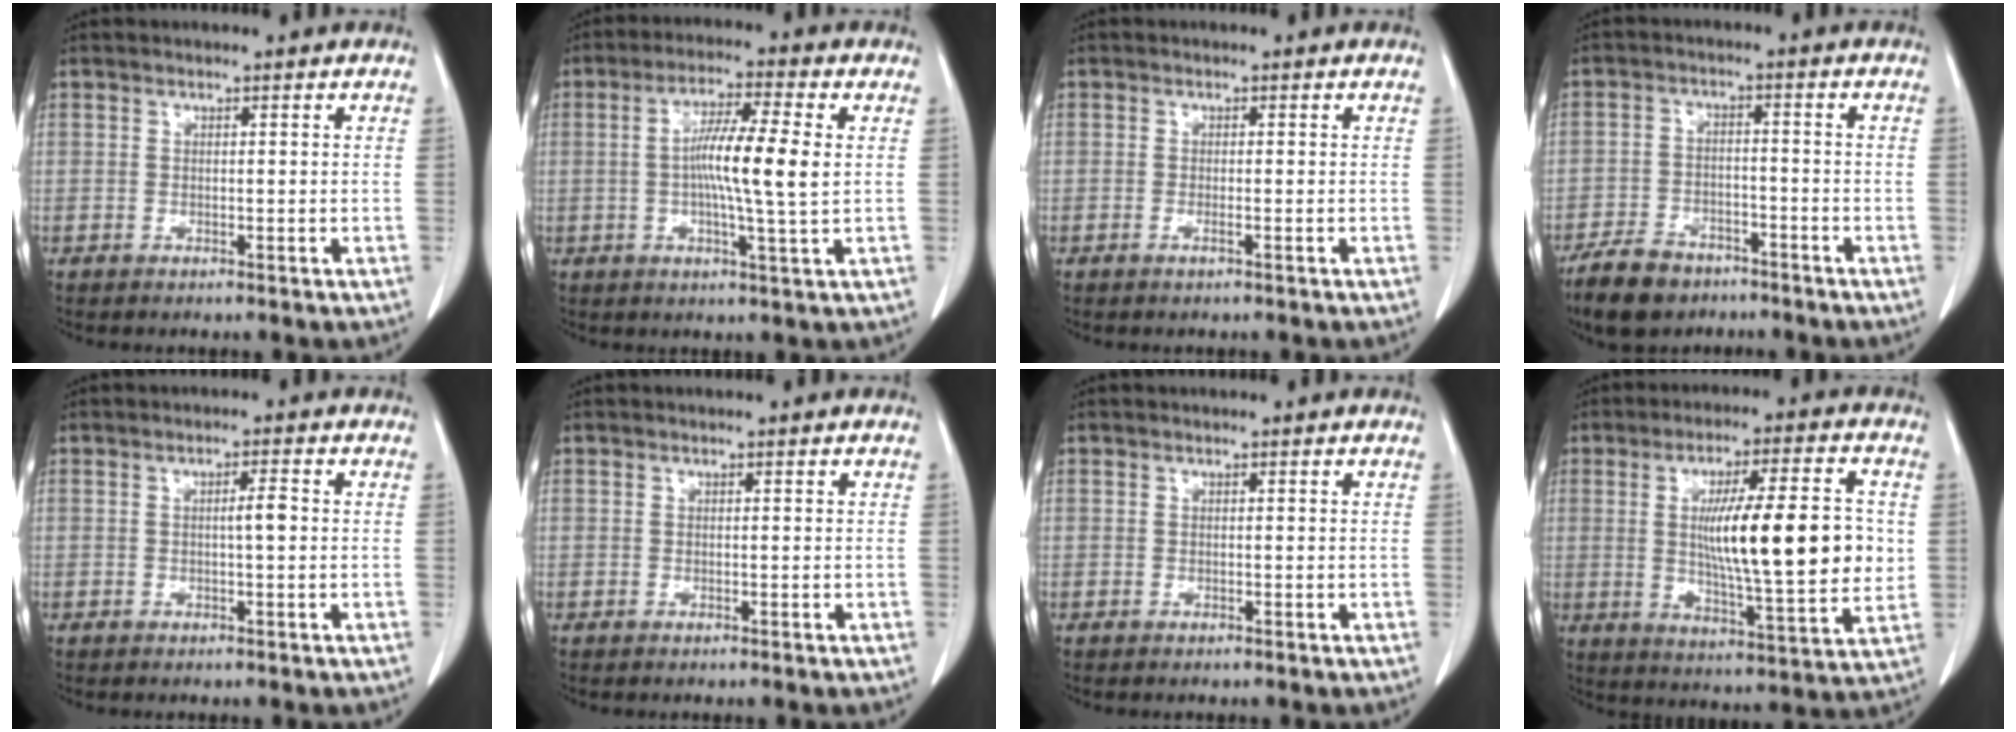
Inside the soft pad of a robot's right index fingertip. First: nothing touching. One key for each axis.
{"total": 9.5, "fx": 0.4, "fy": 0.0, "fz": 9.5, "tx": -0.170, "ty": 0.000, "tz": -0.001}
{"total": 0.9, "fx": -0.5, "fy": 0.0, "fz": 0.7, "tx": -0.013, "ty": 0.000, "tz": -0.010}
{"total": 8.0, "fx": -6.2, "fy": 3.7, "fz": 3.3, "tx": -0.068, "ty": -0.008, "tz": -0.112}
{"total": 2.1, "fx": -0.1, "fy": 0.2, "fz": 2.0, "tx": -0.033, "ty": 0.002, "tz": -0.003}
{"total": 0.0}
{"total": 0.0}
{"total": 17.4, "fx": 1.4, "fy": 2.6, "fz": 17.1, "tx": -0.274, "ty": -0.004, "tz": 0.020}